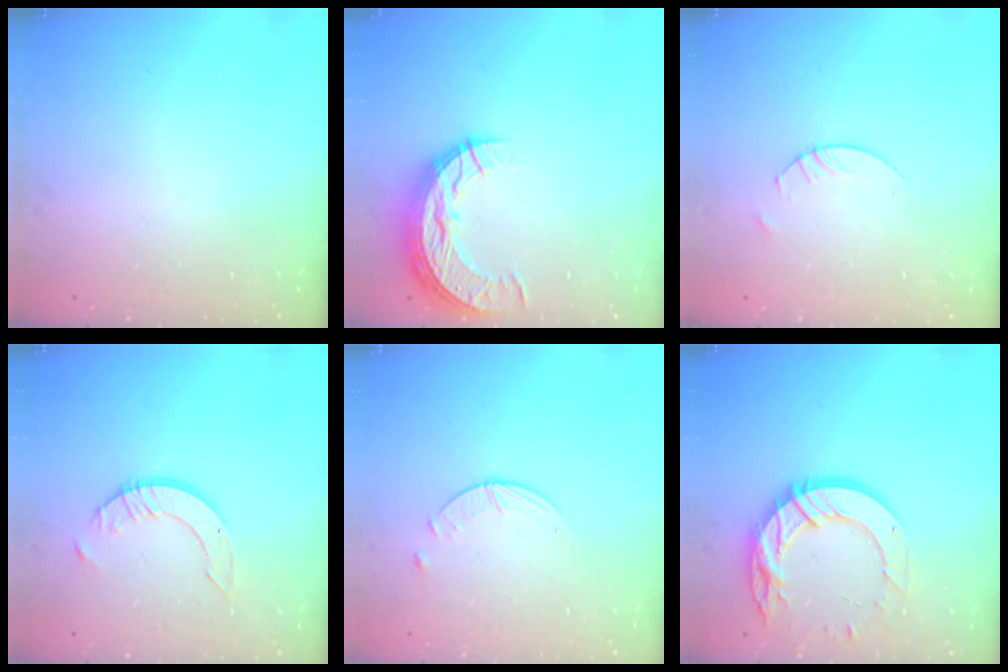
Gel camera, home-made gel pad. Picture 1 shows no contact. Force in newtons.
{"total": 12.2, "press": 12.2, "slide": 0.9}
{"total": 2.4, "press": 2.4, "slide": 0.1}
{"total": 6.1, "press": 6.1, "slide": 0.6}
{"total": 2.6, "press": 2.5, "slide": 0.3}
{"total": 16.4, "press": 16.4, "slide": 1.4}